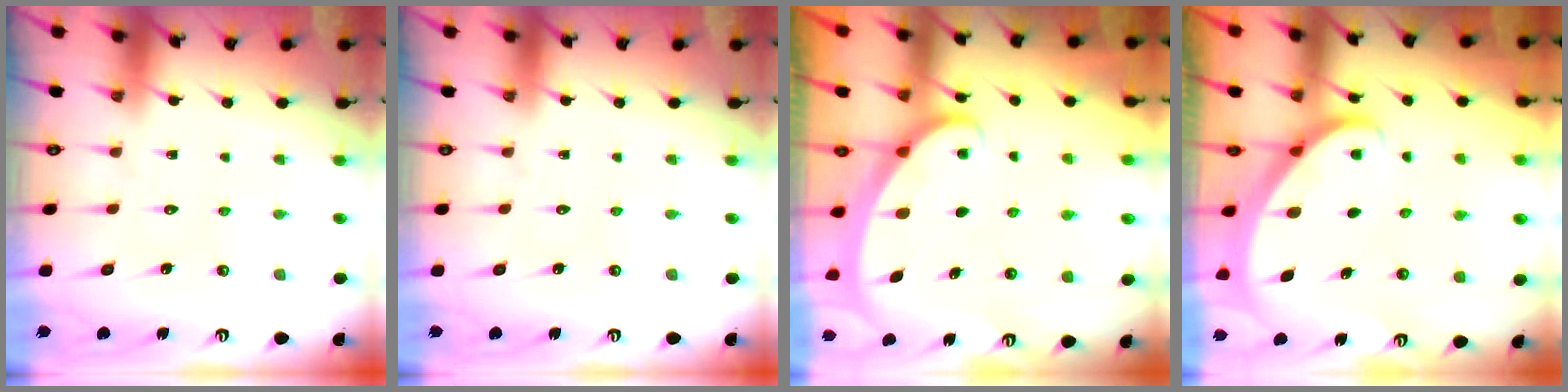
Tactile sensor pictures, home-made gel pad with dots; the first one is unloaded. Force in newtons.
{"total": 0.0}
{"total": 2.1, "press": 2.1, "slide": 0.1}
{"total": 2.6, "press": 2.6, "slide": 0.2}